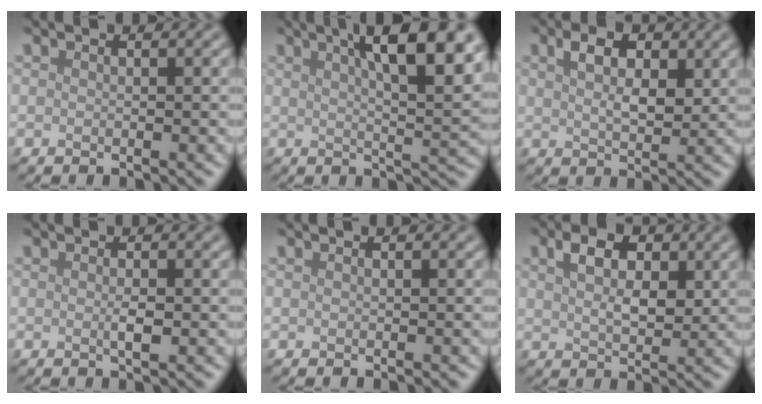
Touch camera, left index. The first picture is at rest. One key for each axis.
{"total": 10.4, "fx": 4.2, "fy": 3.1, "fz": 9.0, "tx": -0.090, "ty": 0.019, "tz": 0.050}
{"total": 4.0, "fx": 1.6, "fy": 2.1, "fz": 3.0, "tx": -0.053, "ty": 0.003, "tz": 0.030}
{"total": 1.2, "fx": -0.1, "fy": 0.2, "fz": 1.2, "tx": -0.022, "ty": -0.002, "tz": -0.002}
{"total": 0.0}
{"total": 4.3, "fx": 1.6, "fy": 2.4, "fz": 3.2, "tx": -0.054, "ty": 0.004, "tz": 0.027}